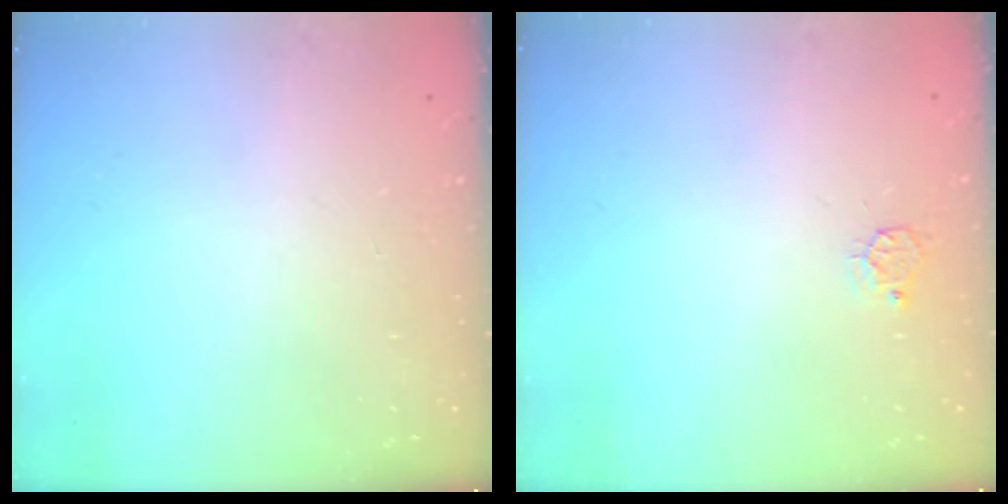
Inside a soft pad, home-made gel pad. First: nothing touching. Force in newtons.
{"total": 3.7, "press": 3.7, "slide": 0.4}